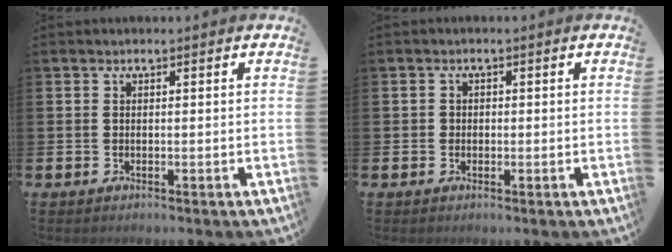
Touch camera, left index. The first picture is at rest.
{"total": 1.0, "force": [-0.2, 0.9, 0.2], "torque": [0.000, 0.005, -0.008]}